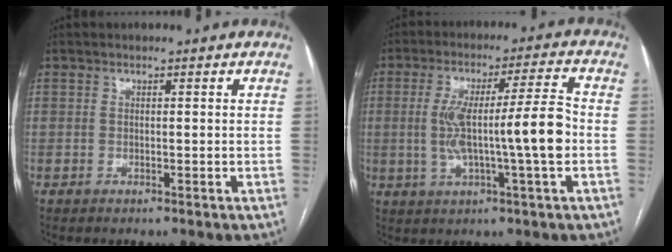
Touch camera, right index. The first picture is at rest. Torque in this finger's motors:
{"motor_torque": [0.55, -0.02, 0.34, 0.15]}